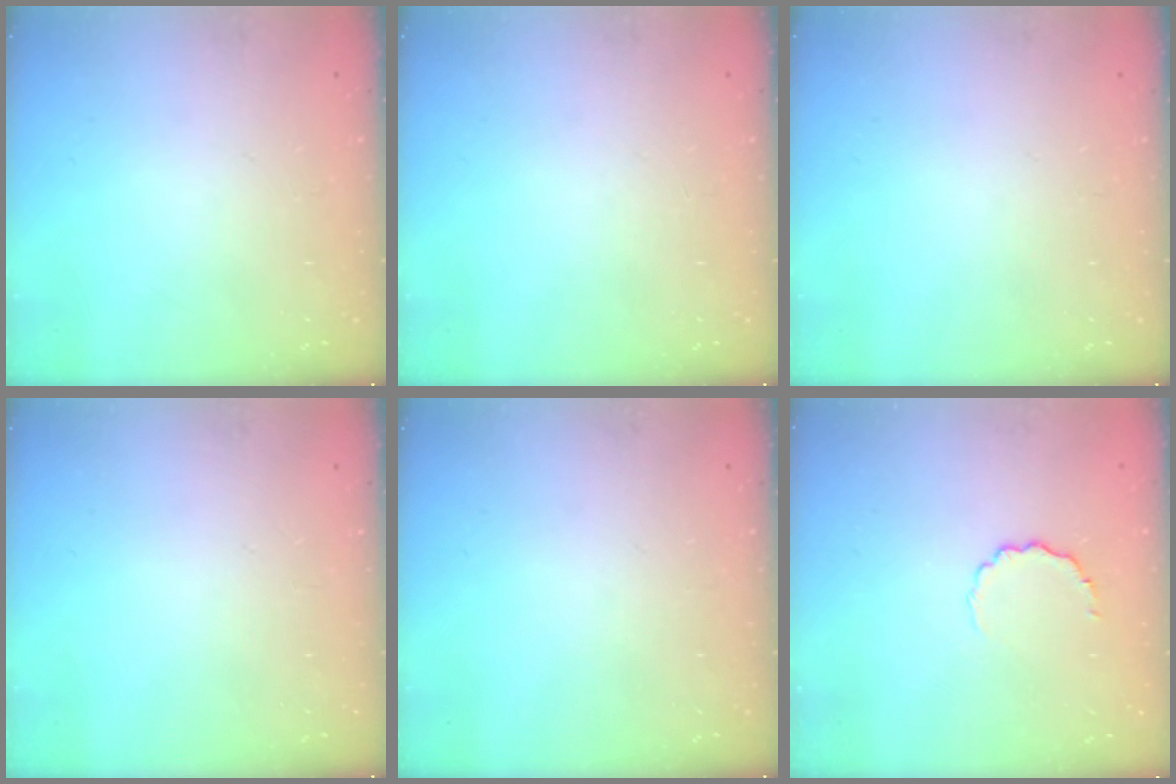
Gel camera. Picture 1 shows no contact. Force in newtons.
{"total": 0.0}
{"total": 0.0}
{"total": 0.0}
{"total": 0.0}
{"total": 4.9, "press": 4.7, "slide": 1.5}